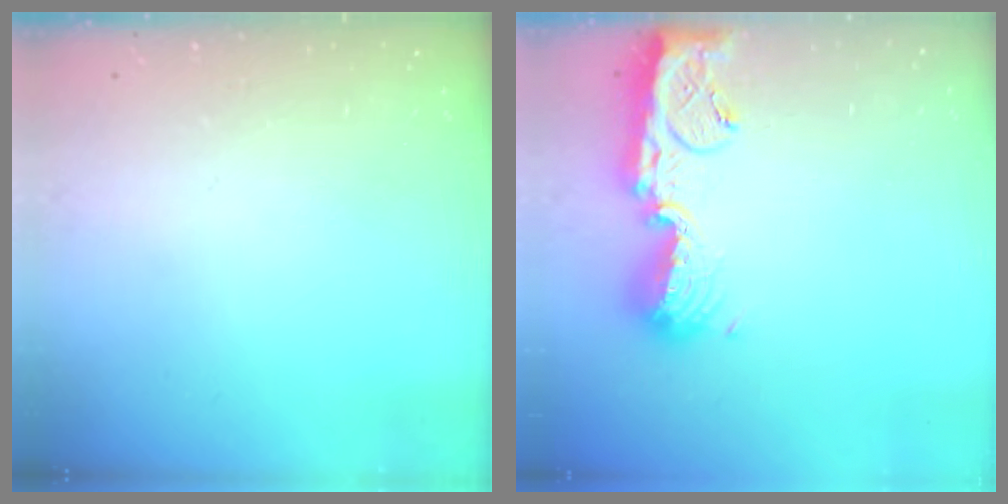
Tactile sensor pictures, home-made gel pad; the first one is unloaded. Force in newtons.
{"total": 14.6, "press": 14.5, "slide": 1.4}